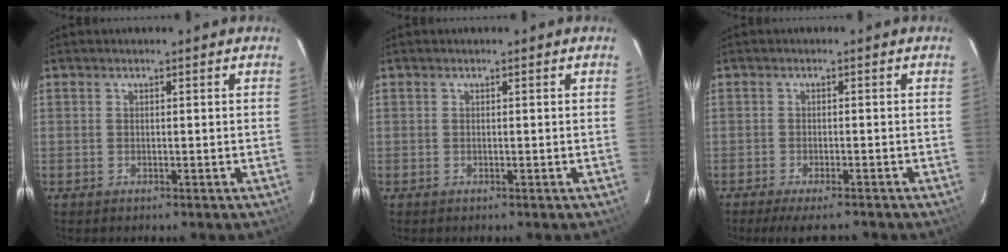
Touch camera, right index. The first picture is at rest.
{"total": 0.0}
{"total": 6.3, "force": [-5.3, 1.2, 3.1], "torque": [-0.069, -0.015, -0.085]}